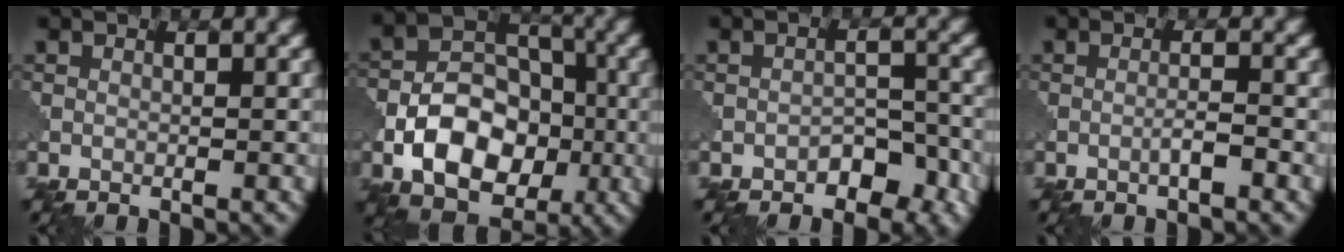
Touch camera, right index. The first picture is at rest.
{"total": 8.6, "force": [-2.7, 5.8, 5.8], "torque": [-0.090, 0.003, -0.049]}
{"total": 3.3, "force": [-2.1, 1.9, 1.8], "torque": [-0.021, 0.005, -0.030]}
{"total": 1.6, "force": [-0.8, 0.1, 1.3], "torque": [-0.023, 0.006, -0.017]}